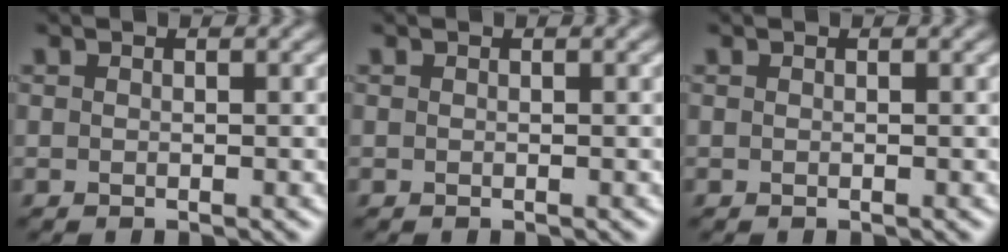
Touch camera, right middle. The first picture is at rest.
{"total": 0.0}
{"total": 0.0}